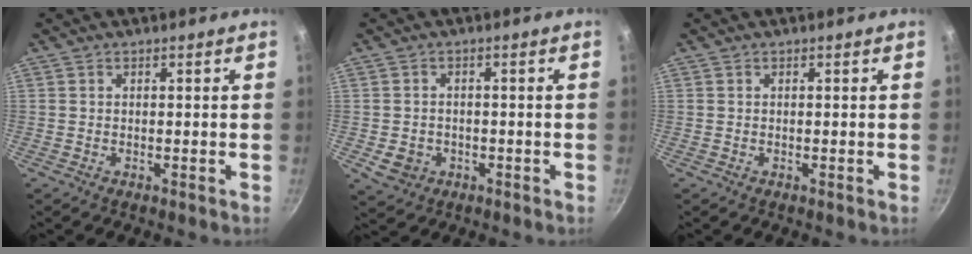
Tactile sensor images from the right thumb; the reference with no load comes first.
{"total": 4.5, "force": [-1.2, 3.8, 2.0], "torque": [-0.030, 0.012, -0.009]}
{"total": 0.0}